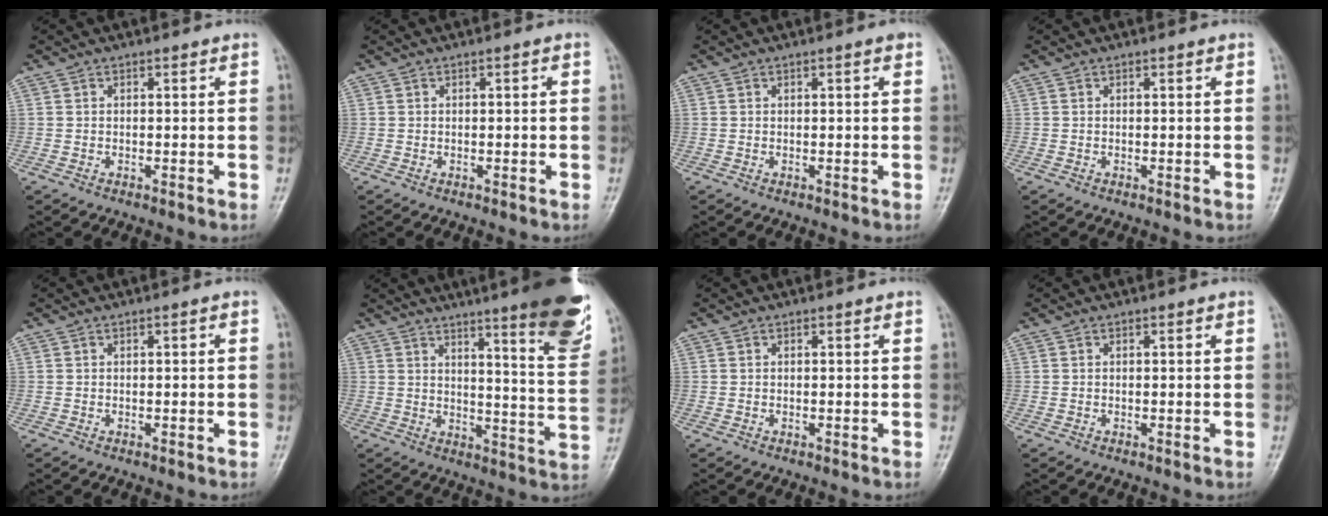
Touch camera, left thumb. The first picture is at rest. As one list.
[{"total": 0.0}, {"total": 0.7, "force": [0.3, 0.0, 0.6], "torque": [-0.011, 0.001, 0.002]}, {"total": 0.0}, {"total": 0.0}, {"total": 20.2, "force": [13.5, 2.7, 14.8], "torque": [-0.171, -0.077, 0.173]}, {"total": 0.0}, {"total": 0.0}]